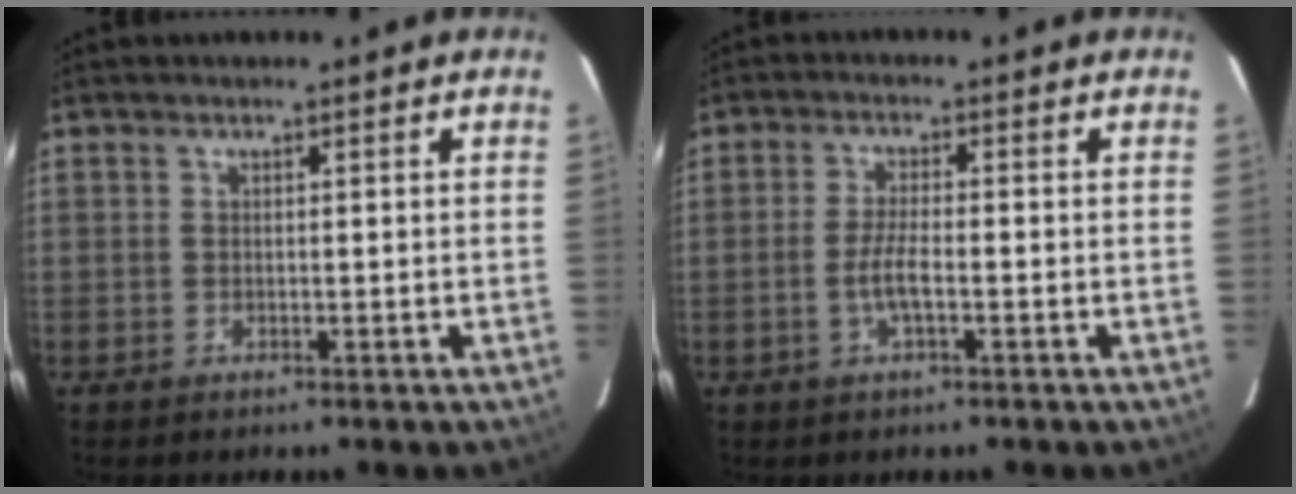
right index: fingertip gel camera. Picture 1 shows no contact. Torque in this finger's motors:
{"motor_torque": [0.44, -0.35, 0.23, 0.06]}